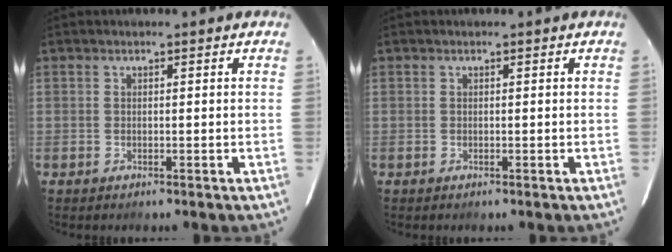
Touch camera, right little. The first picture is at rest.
{"total": 0.0}